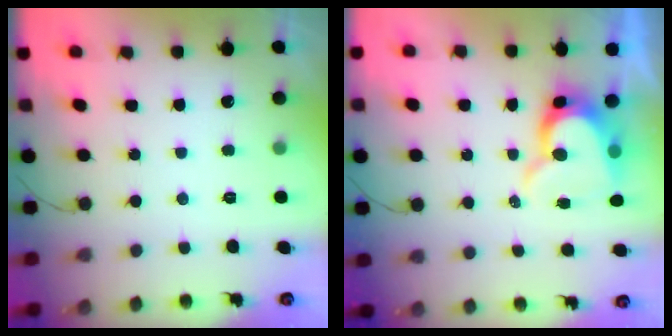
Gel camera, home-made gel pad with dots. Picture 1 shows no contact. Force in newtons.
{"total": 11.1, "press": 11.0, "slide": 1.0}